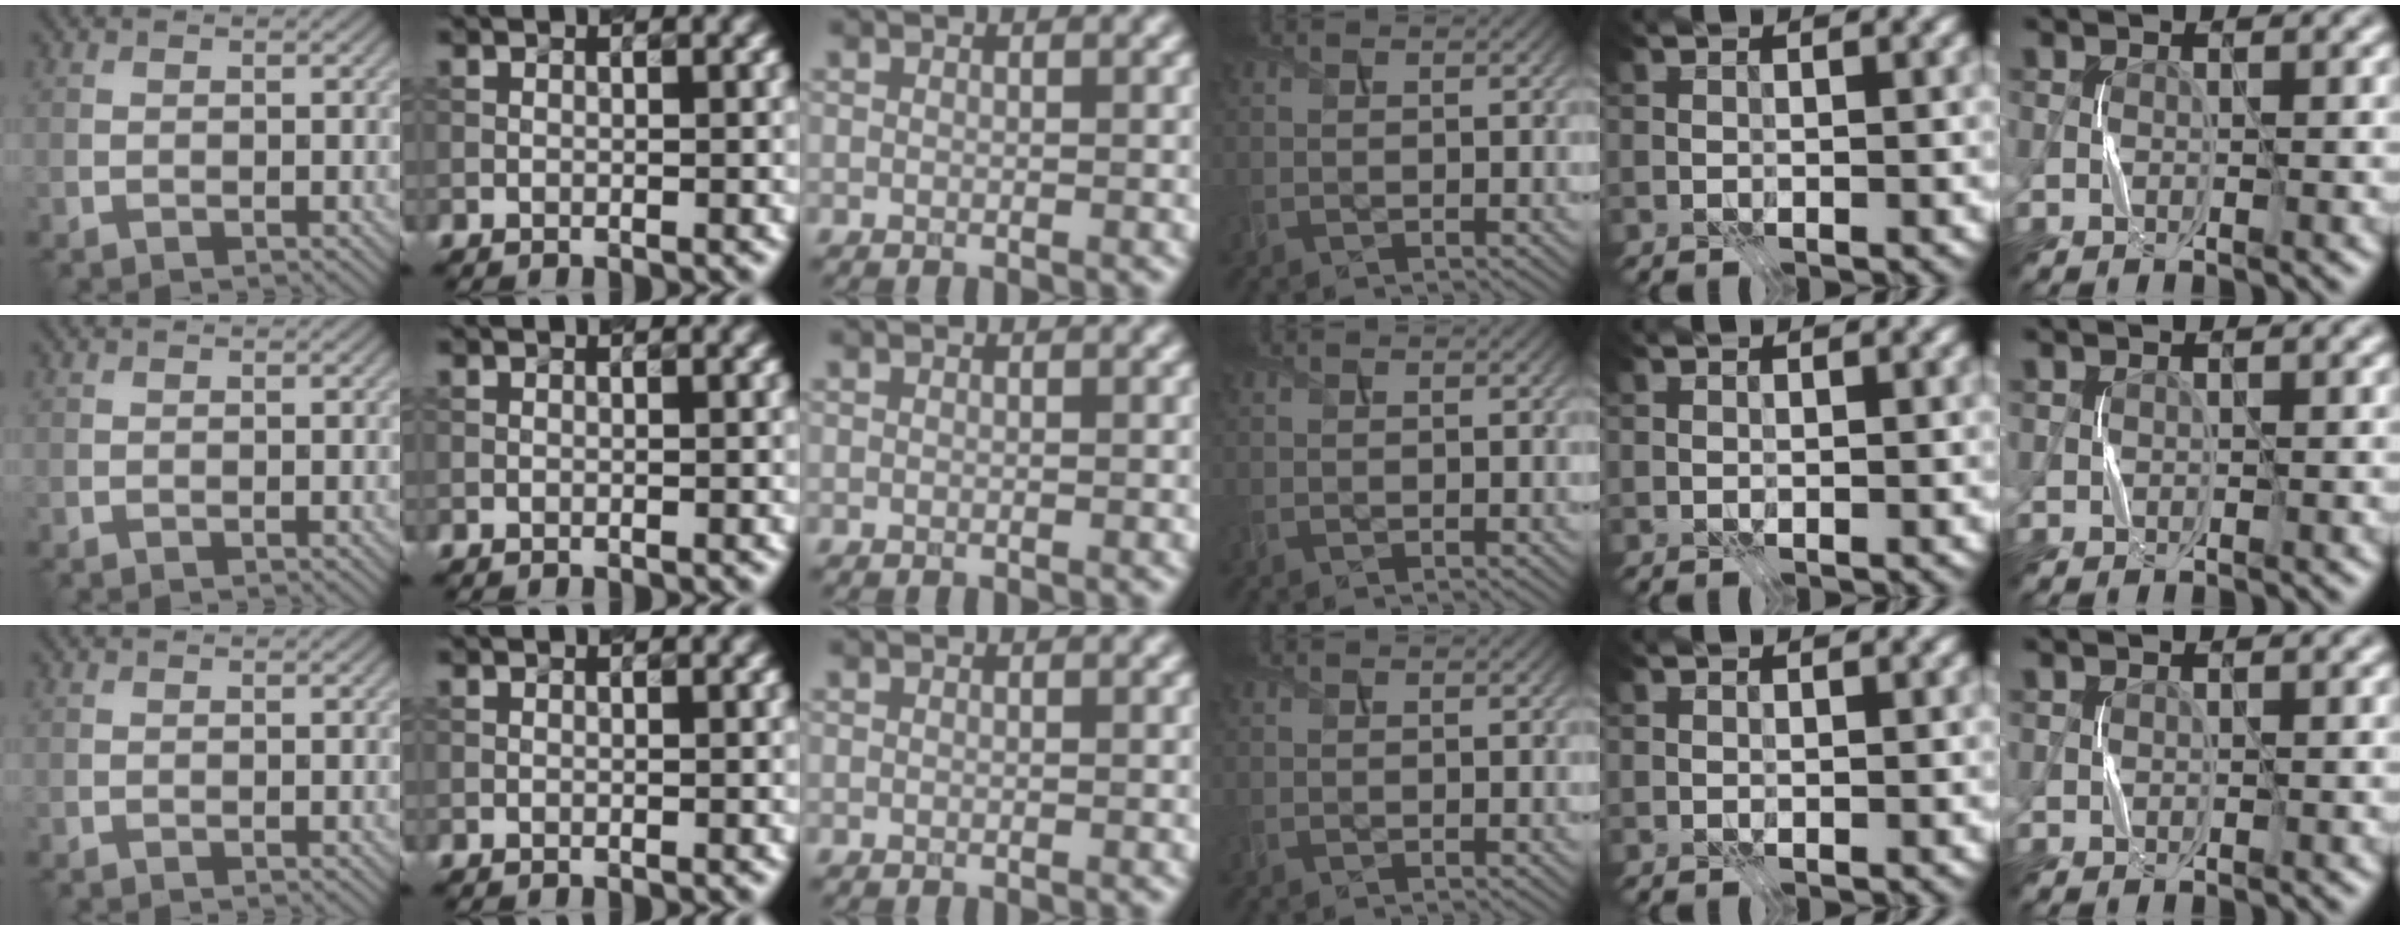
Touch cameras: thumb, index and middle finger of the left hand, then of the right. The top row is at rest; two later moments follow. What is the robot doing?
{"motion": "press", "object": "gel pad"}